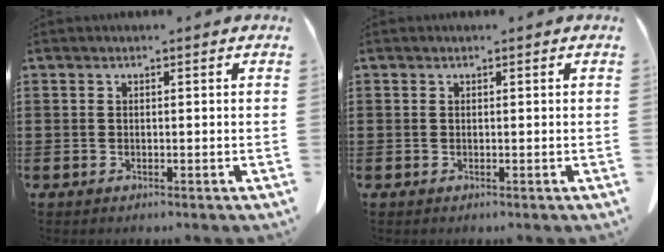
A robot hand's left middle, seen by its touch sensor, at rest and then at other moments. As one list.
[{"total": 0.0}]